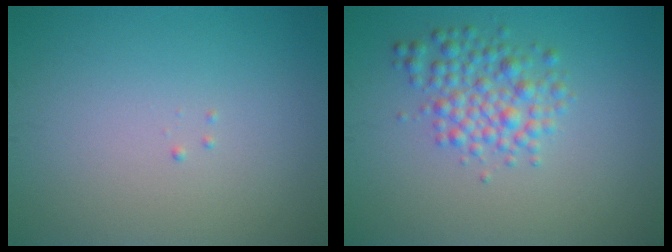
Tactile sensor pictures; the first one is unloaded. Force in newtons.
{"total": 3.6, "press": 3.6, "slide": 0.1}